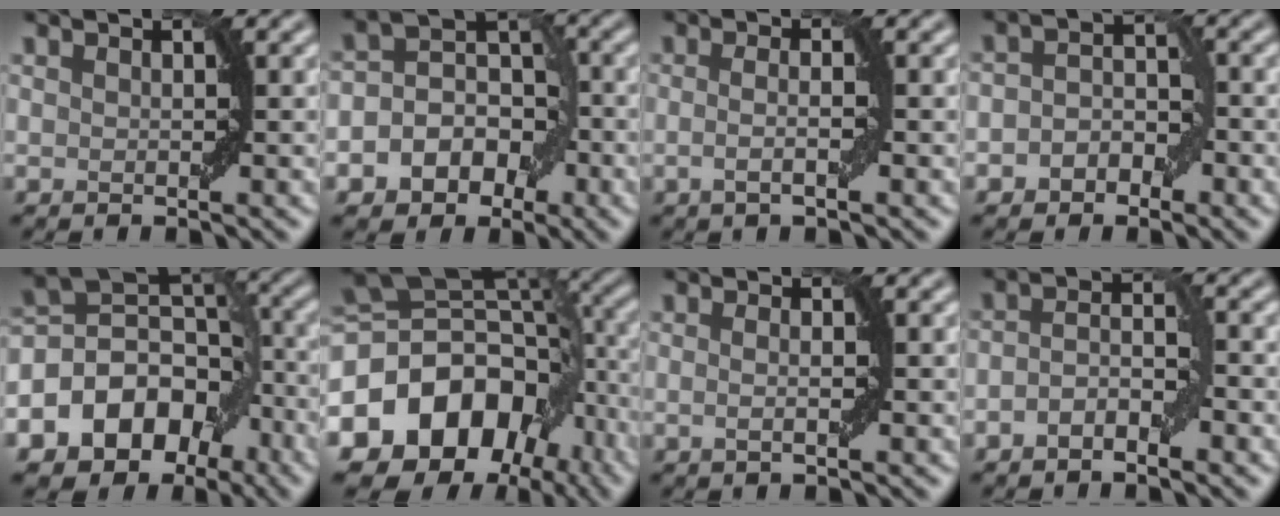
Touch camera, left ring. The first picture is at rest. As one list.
[{"total": 6.1, "force": [-2.2, 4.9, 3.0], "torque": [-0.018, 0.010, -0.058]}, {"total": 2.3, "force": [-0.3, 0.6, 2.2], "torque": [-0.034, -0.001, -0.013]}, {"total": 3.0, "force": [-1.3, 2.1, 1.7], "torque": [-0.024, 0.009, -0.025]}, {"total": 9.8, "force": [-4.6, 7.2, 4.8], "torque": [-0.076, 0.007, -0.086]}, {"total": 14.5, "force": [-5.6, 10.8, 7.9], "torque": [-0.155, -0.007, -0.096]}, {"total": 1.2, "force": [-0.1, 0.2, 1.2], "torque": [-0.018, -0.004, -0.006]}, {"total": 2.9, "force": [-1.3, 1.2, 2.3], "torque": [-0.042, 0.007, -0.027]}]